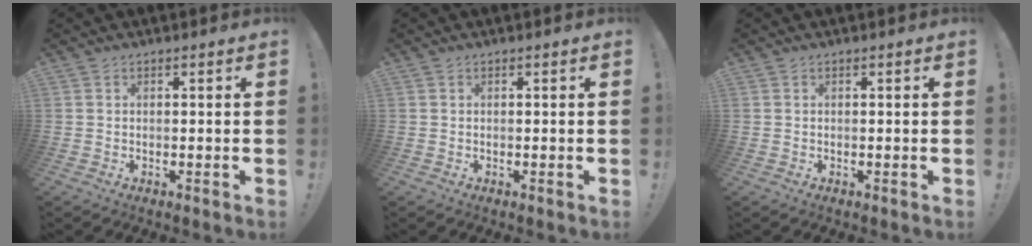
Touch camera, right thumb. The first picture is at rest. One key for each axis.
{"total": 0.0}
{"total": 0.0}